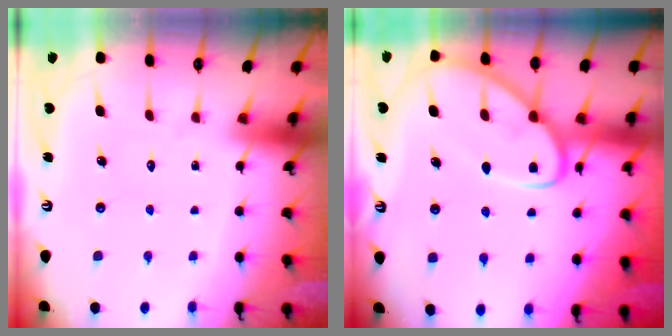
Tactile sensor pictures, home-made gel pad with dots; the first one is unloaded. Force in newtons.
{"total": 9.9, "press": 9.8, "slide": 0.9}